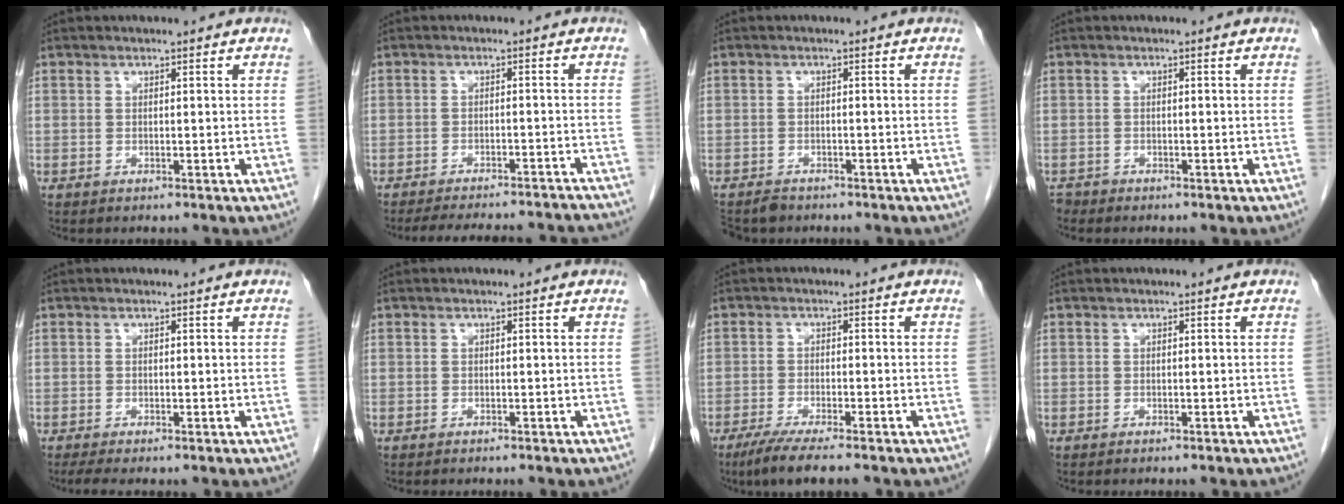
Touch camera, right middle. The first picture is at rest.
{"total": 16.2, "force": [-15.2, 1.9, 5.3], "torque": [-0.087, -0.006, -0.189]}
{"total": 3.8, "force": [-3.4, 1.6, 0.6], "torque": [-0.010, -0.006, -0.056]}
{"total": 0.9, "force": [-0.8, 0.2, -0.2], "torque": [-0.002, -0.003, -0.017]}
{"total": 1.7, "force": [-1.3, -0.1, 1.1], "torque": [-0.026, -0.008, -0.025]}
{"total": 1.7, "force": [-1.5, 0.2, 0.7], "torque": [-0.011, -0.002, -0.017]}
{"total": 6.4, "force": [-4.9, 0.0, 4.2], "torque": [-0.069, -0.016, -0.080]}
{"total": 1.0, "force": [-0.9, 0.1, 0.4], "torque": [-0.005, -0.001, -0.013]}